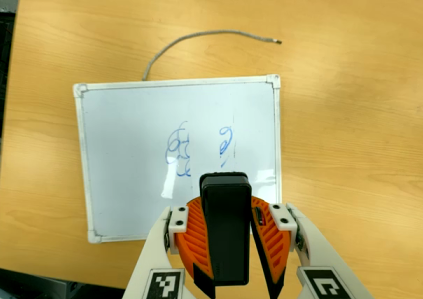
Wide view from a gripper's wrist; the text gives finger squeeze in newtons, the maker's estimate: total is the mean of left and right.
{"total": 12.5, "left": 10.7, "right": 14.3}